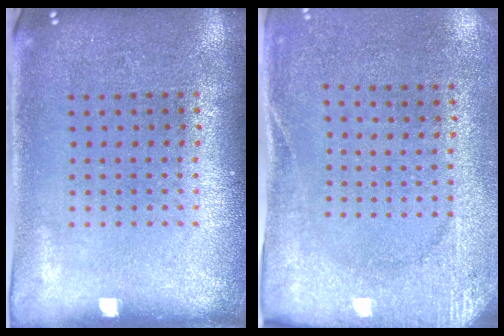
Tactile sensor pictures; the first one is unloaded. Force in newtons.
{"total": 2.7, "press": 2.3, "slide": 1.3}